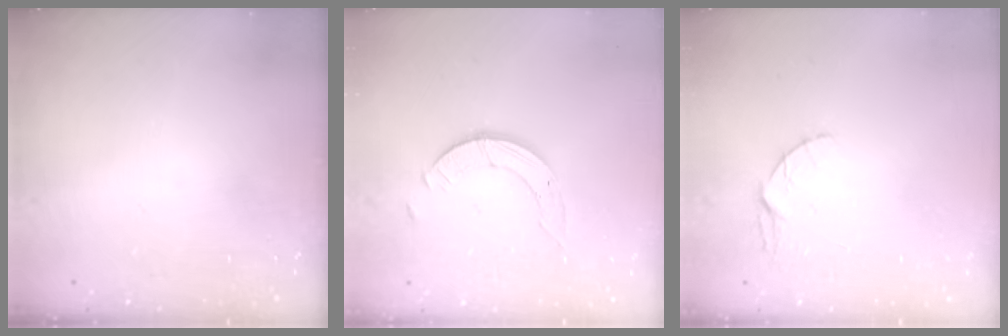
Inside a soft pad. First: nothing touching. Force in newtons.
{"total": 3.6, "press": 3.5, "slide": 0.4}
{"total": 3.4, "press": 3.3, "slide": 0.5}